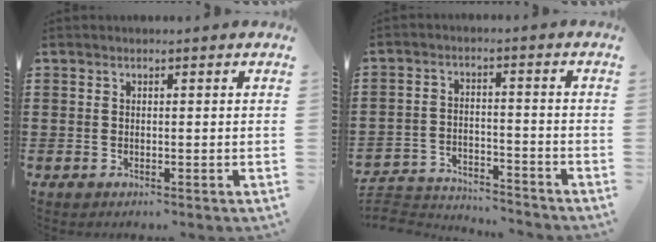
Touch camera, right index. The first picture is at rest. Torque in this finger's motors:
{"motor_torque": [-2.13, 0.00, -1.05, -0.21]}